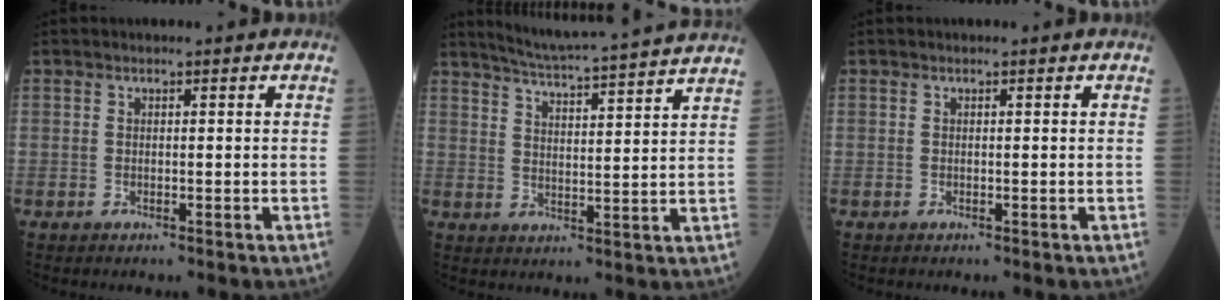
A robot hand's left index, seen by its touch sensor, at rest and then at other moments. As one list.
[{"total": 17.9, "force": [16.6, -1.2, 6.5], "torque": [-0.117, -0.021, 0.221]}, {"total": 0.0}]